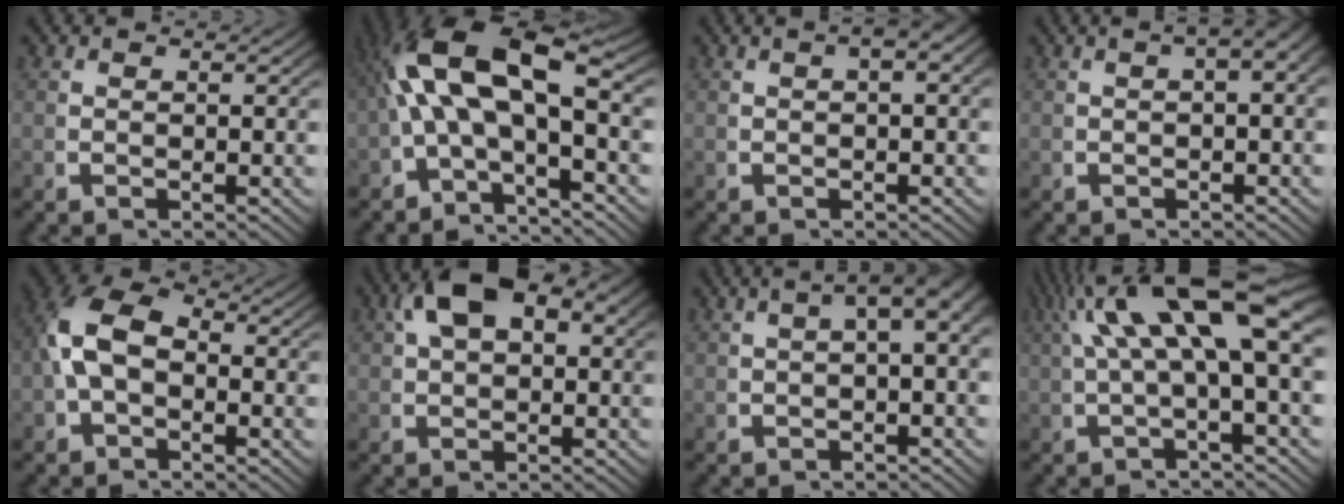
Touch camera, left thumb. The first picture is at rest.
{"total": 11.1, "force": [-0.1, 6.5, 9.1], "torque": [-0.182, -0.021, 0.001]}
{"total": 2.5, "force": [0.6, 0.9, 2.3], "torque": [-0.030, 0.016, 0.004]}
{"total": 4.3, "force": [1.1, 1.8, 3.8], "torque": [-0.041, 0.031, 0.005]}
{"total": 6.9, "force": [-0.2, 4.9, 4.8], "torque": [-0.115, -0.017, 0.002]}
{"total": 7.1, "force": [2.1, 3.9, 5.4], "torque": [-0.112, -0.005, 0.044]}
{"total": 4.7, "force": [0.8, 1.9, 4.2], "torque": [-0.056, 0.021, 0.003]}
{"total": 8.4, "force": [2.2, 3.1, 7.5], "torque": [-0.126, 0.011, 0.035]}